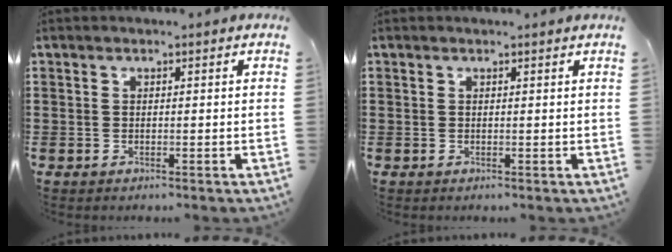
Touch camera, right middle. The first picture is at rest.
{"total": 0.0}